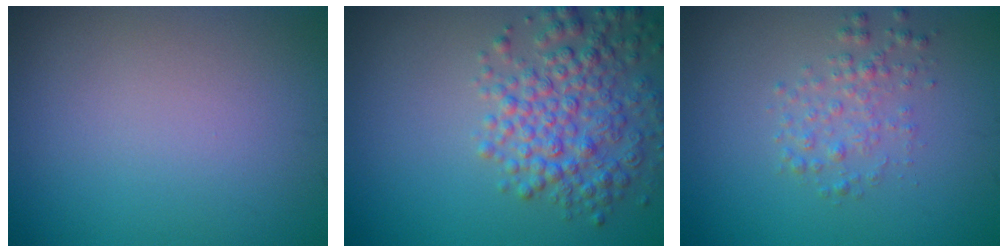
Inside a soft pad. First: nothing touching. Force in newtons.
{"total": 5.2, "press": 5.2, "slide": 0.2}
{"total": 1.9, "press": 1.9, "slide": 0.0}